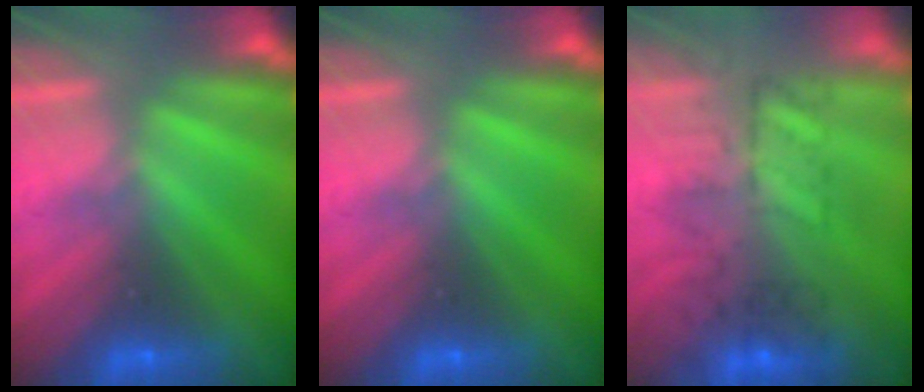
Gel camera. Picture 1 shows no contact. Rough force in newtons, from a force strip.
{"total": 0.0}
{"total": 7.2}